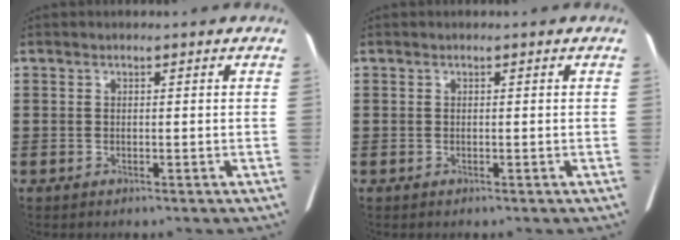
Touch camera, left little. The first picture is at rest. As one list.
[{"total": 0.0}]